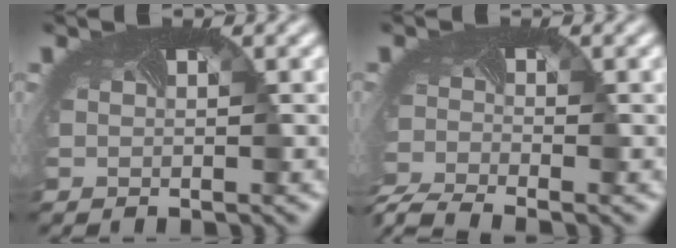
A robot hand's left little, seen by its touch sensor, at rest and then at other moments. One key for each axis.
{"total": 5.1, "fx": -4.5, "fy": 1.1, "fz": 2.1, "tx": -0.055, "ty": -0.037, "tz": -0.083}